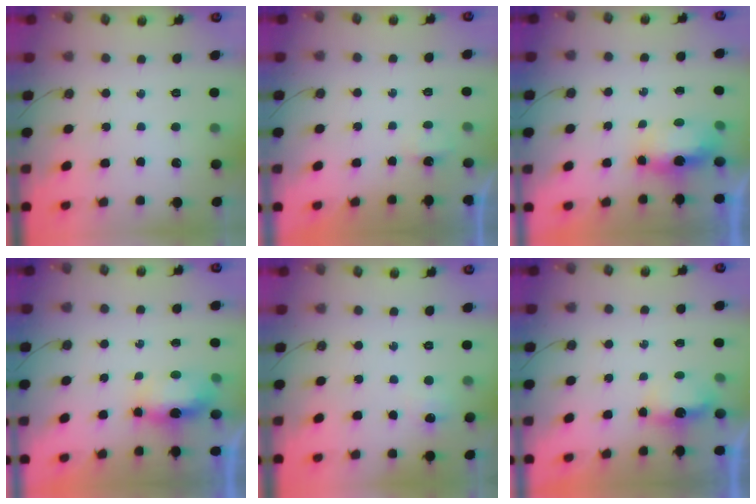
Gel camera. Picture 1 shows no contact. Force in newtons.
{"total": 5.2, "press": 1.8, "slide": 4.9}
{"total": 6.2, "press": 6.2, "slide": 0.4}
{"total": 15.3, "press": 8.5, "slide": 12.7}
{"total": 5.2, "press": 5.2, "slide": 0.6}
{"total": 3.4, "press": 3.4, "slide": 0.5}